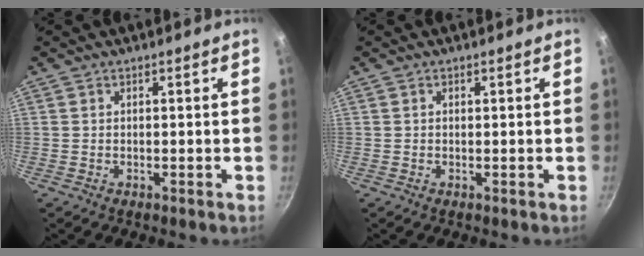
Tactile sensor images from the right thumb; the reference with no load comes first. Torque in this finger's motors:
{"motor_torque": [-0.15, -0.12, 0.03, 0.23, 0.06]}